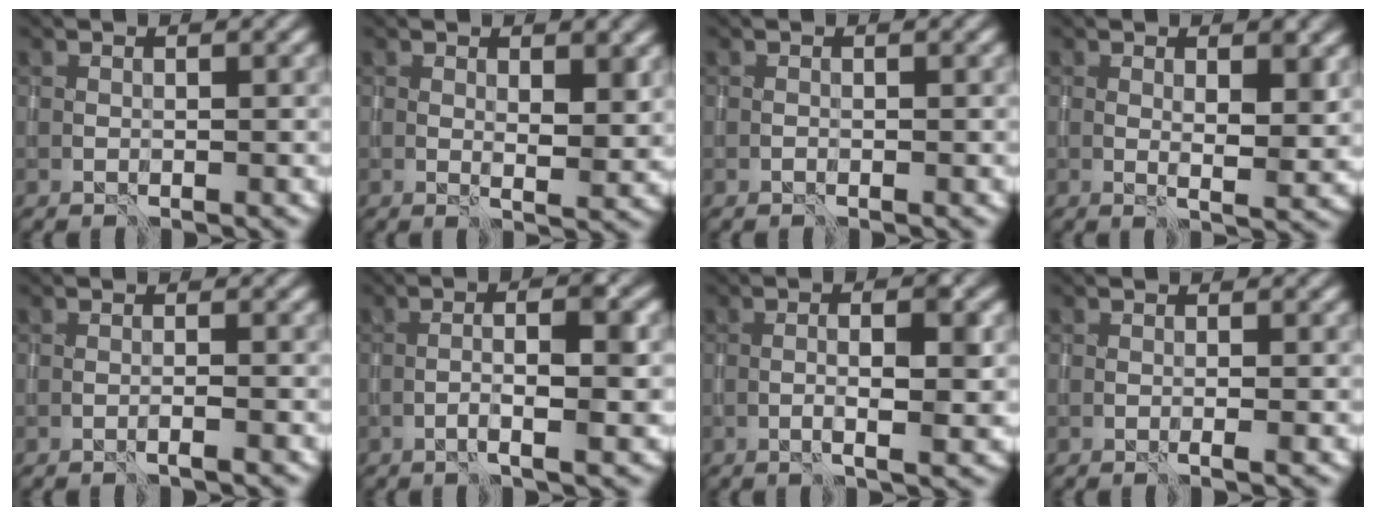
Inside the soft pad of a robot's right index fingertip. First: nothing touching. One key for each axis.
{"total": 2.8, "fx": 1.0, "fy": 1.0, "fz": 2.5, "tx": -0.037, "ty": -0.006, "tz": 0.019}
{"total": 0.0}
{"total": 3.4, "fx": 0.9, "fy": 0.9, "fz": 3.1, "tx": -0.045, "ty": -0.005, "tz": 0.017}
{"total": 0.8, "fx": -0.5, "fy": 0.1, "fz": 0.7, "tx": -0.007, "ty": 0.002, "tz": -0.013}
{"total": 4.2, "fx": -1.2, "fy": 0.6, "fz": 3.9, "tx": -0.061, "ty": 0.011, "tz": -0.025}
{"total": 4.1, "fx": -0.3, "fy": 0.8, "fz": 4.0, "tx": -0.059, "ty": 0.003, "tz": -0.007}
{"total": 0.8, "fx": -0.2, "fy": 0.1, "fz": 0.8, "tx": -0.010, "ty": -0.003, "tz": -0.006}